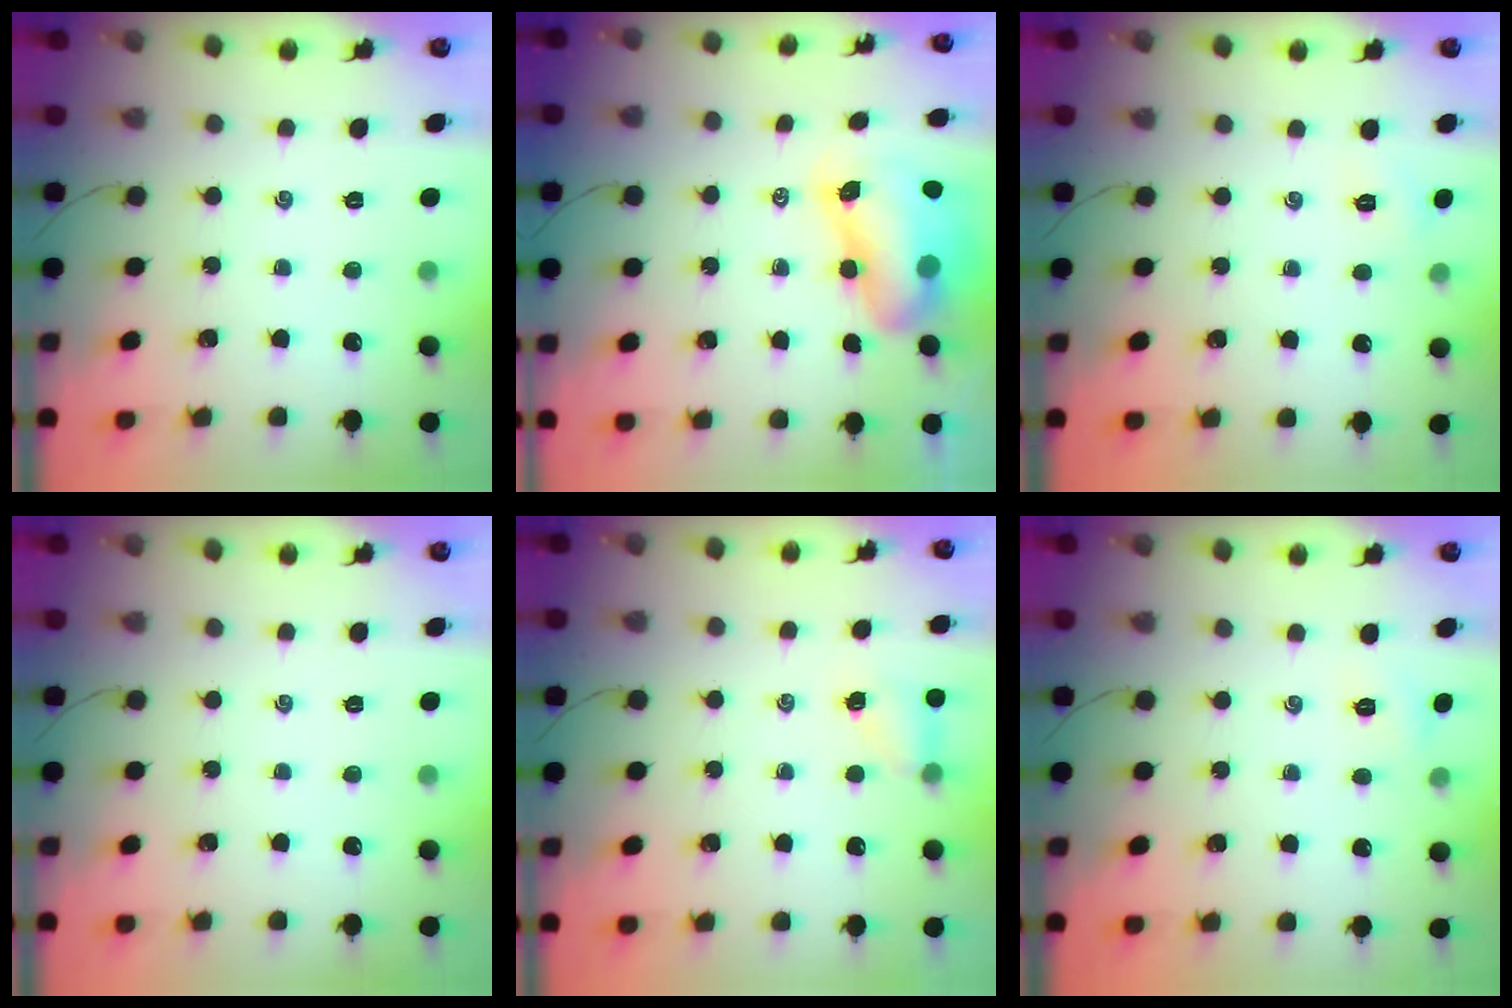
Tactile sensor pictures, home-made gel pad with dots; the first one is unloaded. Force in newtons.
{"total": 10.9, "press": 10.5, "slide": 3.0}
{"total": 2.5, "press": 2.4, "slide": 0.7}
{"total": 0.0}
{"total": 4.4, "press": 4.3, "slide": 1.1}
{"total": 2.2, "press": 2.1, "slide": 0.6}